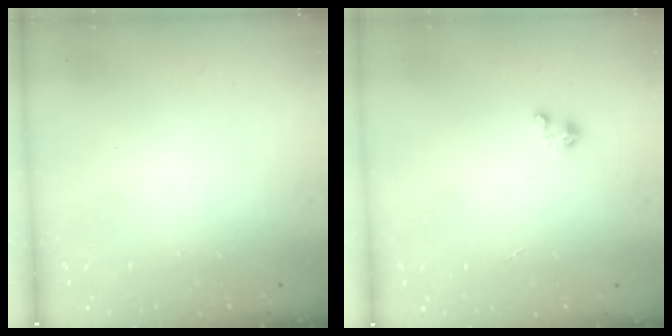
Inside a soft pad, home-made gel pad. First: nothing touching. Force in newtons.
{"total": 0.8, "press": 0.7, "slide": 0.3}